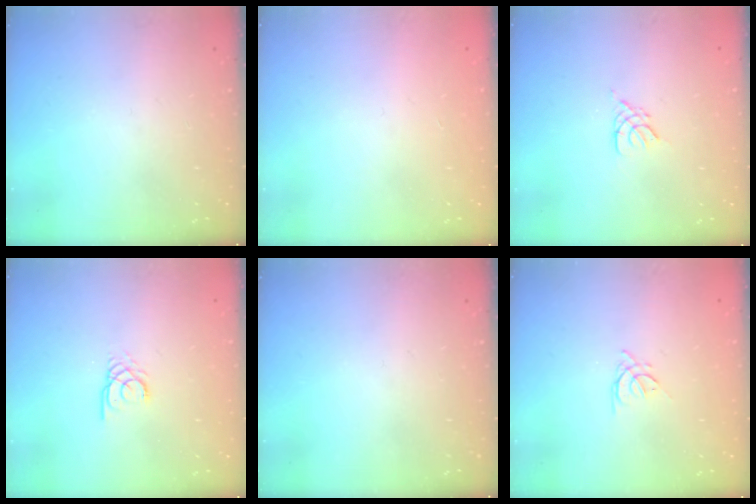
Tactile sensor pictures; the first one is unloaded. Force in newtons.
{"total": 0.8, "press": 0.8, "slide": 0.2}
{"total": 2.7, "press": 2.7, "slide": 0.5}
{"total": 2.4, "press": 2.4, "slide": 0.3}
{"total": 0.0}
{"total": 2.5, "press": 2.4, "slide": 0.5}